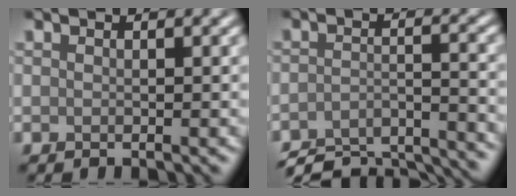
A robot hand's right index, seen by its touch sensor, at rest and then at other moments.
{"total": 9.1, "force": [-8.3, 2.1, 3.0], "torque": [-0.046, -0.003, -0.127]}